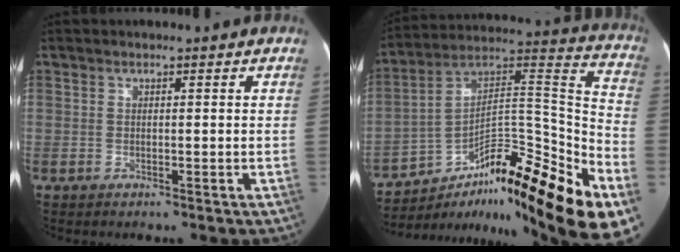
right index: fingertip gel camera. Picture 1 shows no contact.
{"total": 29.4, "force": [-17.0, 5.7, 23.3], "torque": [-0.290, 0.043, -0.256]}